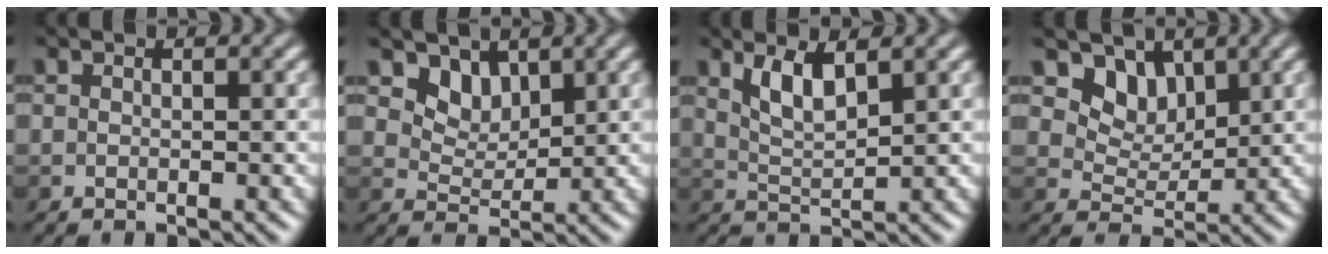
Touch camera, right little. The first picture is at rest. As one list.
[{"total": 2.9, "force": [1.9, 1.9, 1.2], "torque": [-0.029, -0.021, 0.043]}, {"total": 2.8, "force": [1.6, 0.8, 2.2], "torque": [-0.048, -0.007, 0.035]}, {"total": 3.9, "force": [2.4, 2.6, 1.7], "torque": [-0.034, -0.024, 0.054]}]